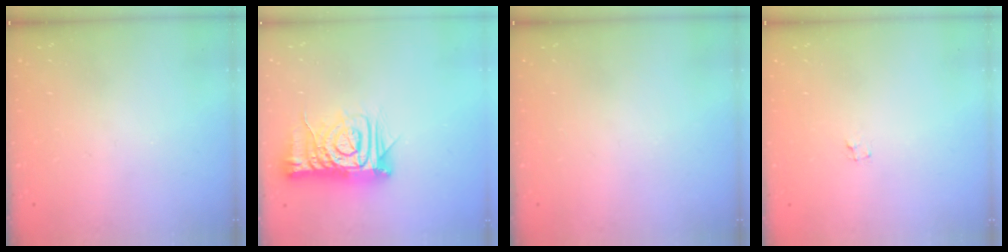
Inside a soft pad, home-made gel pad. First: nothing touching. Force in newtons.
{"total": 13.2, "press": 13.1, "slide": 1.6}
{"total": 0.0}
{"total": 1.2, "press": 1.2, "slide": 0.1}